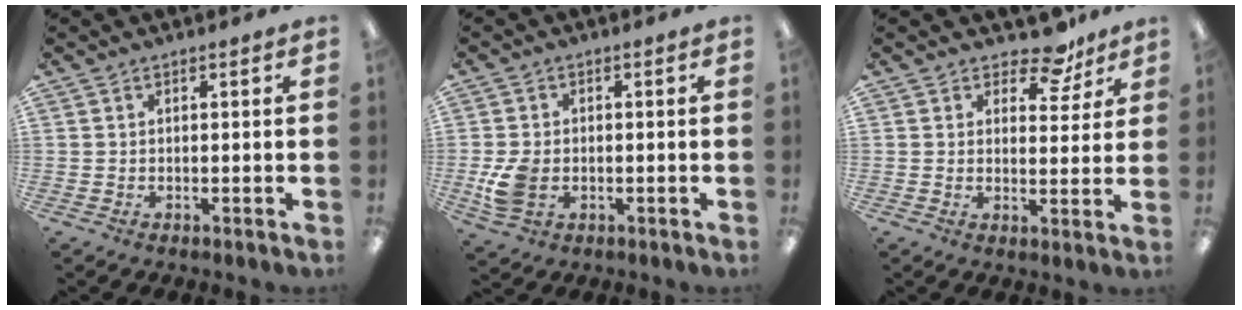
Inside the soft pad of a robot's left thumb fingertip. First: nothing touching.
{"total": 7.0, "force": [-1.5, 5.3, 4.4], "torque": [-0.079, 0.000, -0.026]}
{"total": 7.4, "force": [6.0, 3.5, 2.8], "torque": [-0.036, -0.035, 0.104]}